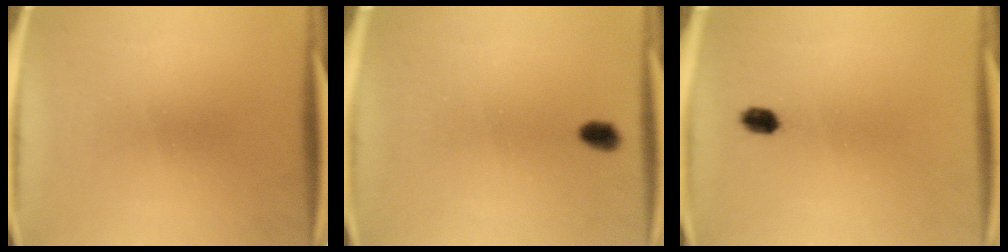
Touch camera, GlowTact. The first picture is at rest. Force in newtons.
{"total": 2.7}
{"total": 2.4}